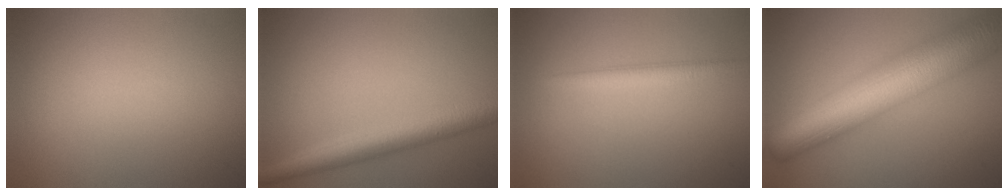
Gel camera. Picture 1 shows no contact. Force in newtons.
{"total": 4.9, "press": 4.9, "slide": 0.2}
{"total": 2.3, "press": 2.3, "slide": 0.1}
{"total": 12.7, "press": 12.6, "slide": 0.5}